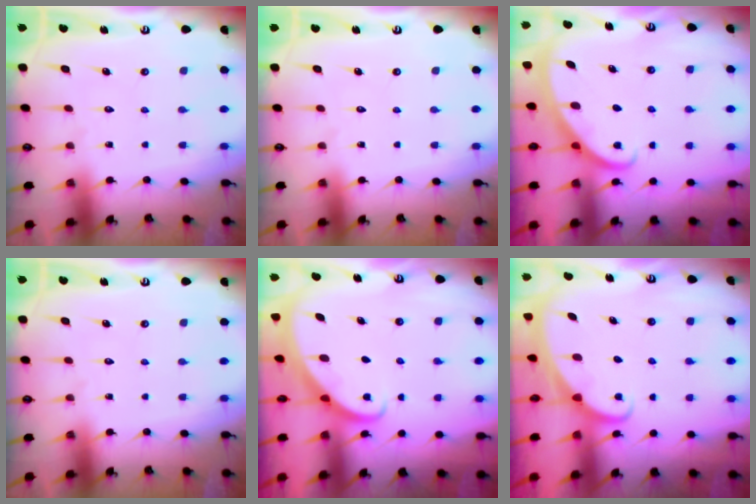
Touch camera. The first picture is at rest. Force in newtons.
{"total": 0.0}
{"total": 2.8, "press": 2.8, "slide": 0.1}
{"total": 0.0}
{"total": 2.6, "press": 2.6, "slide": 0.2}
{"total": 1.7, "press": 1.7, "slide": 0.1}